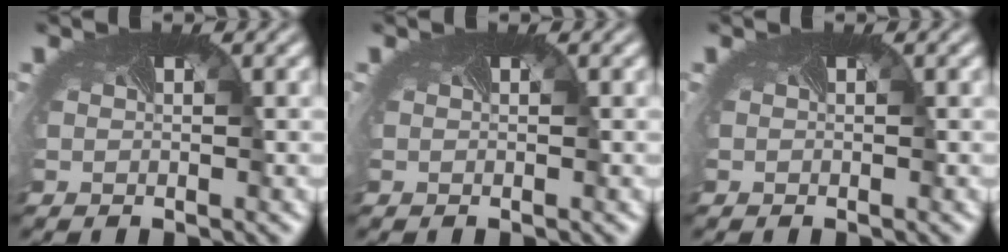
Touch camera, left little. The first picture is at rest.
{"total": 0.0}
{"total": 0.0}